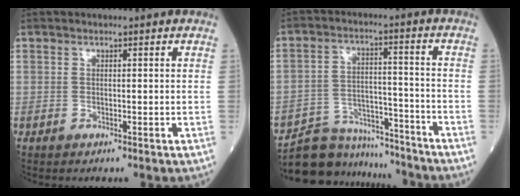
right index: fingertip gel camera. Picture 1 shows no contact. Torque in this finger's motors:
{"motor_torque": [-0.27, -0.32, -0.76, -0.21]}